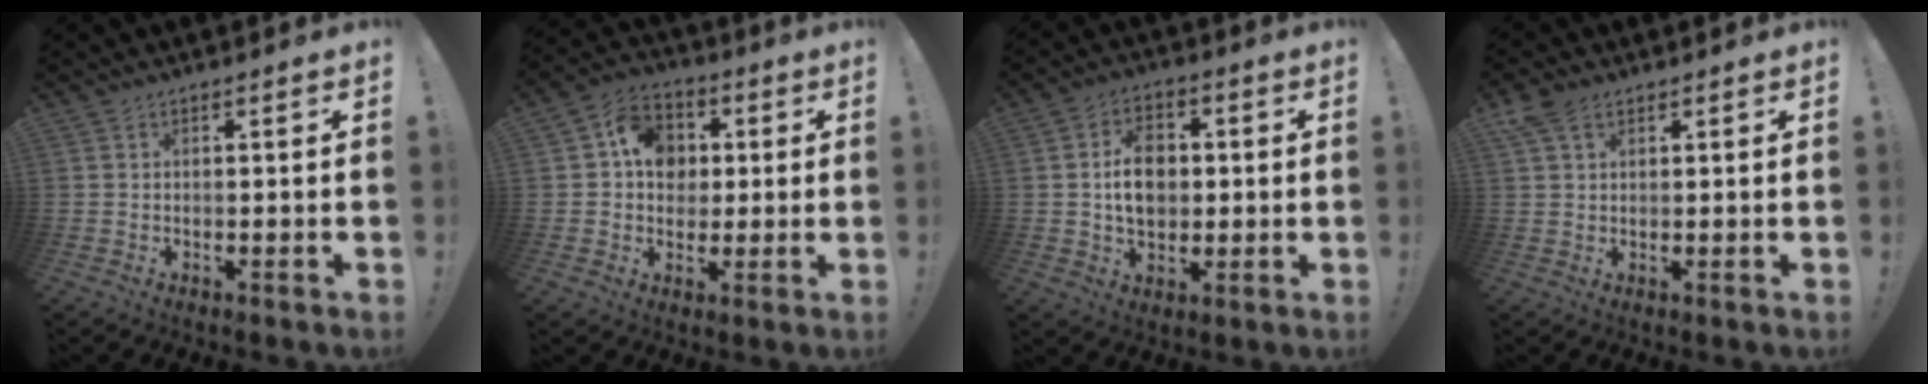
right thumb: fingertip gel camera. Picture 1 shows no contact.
{"total": 12.1, "force": [2.5, 10.2, 5.9], "torque": [-0.085, 0.006, 0.054]}
{"total": 10.6, "force": [0.8, 8.1, 6.8], "torque": [-0.098, 0.008, 0.014]}
{"total": 4.8, "force": [2.7, 2.9, 2.8], "torque": [-0.053, -0.003, 0.054]}